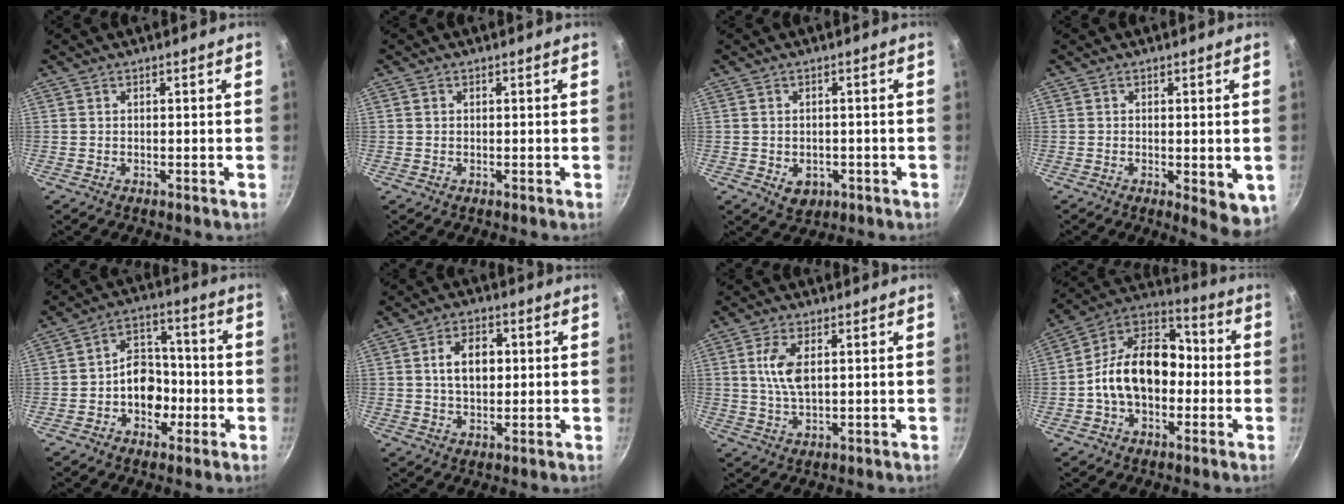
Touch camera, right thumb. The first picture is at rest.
{"total": 0.7, "force": [0.1, 0.6, 0.2], "torque": [-0.003, 0.003, 0.001]}
{"total": 4.2, "force": [-1.2, 3.3, 2.3], "torque": [-0.023, 0.005, -0.005]}
{"total": 6.2, "force": [-1.1, 2.4, 5.6], "torque": [-0.060, -0.008, -0.010]}
{"total": 10.1, "force": [-2.5, 7.7, 6.1], "torque": [-0.043, 0.037, -0.048]}
{"total": 7.9, "force": [1.2, 5.2, 5.8], "torque": [-0.078, 0.008, 0.016]}
{"total": 6.5, "force": [1.5, 3.0, 5.6], "torque": [-0.110, -0.002, 0.029]}
{"total": 17.3, "force": [-2.0, 12.0, 12.3], "torque": [-0.164, 0.054, -0.053]}